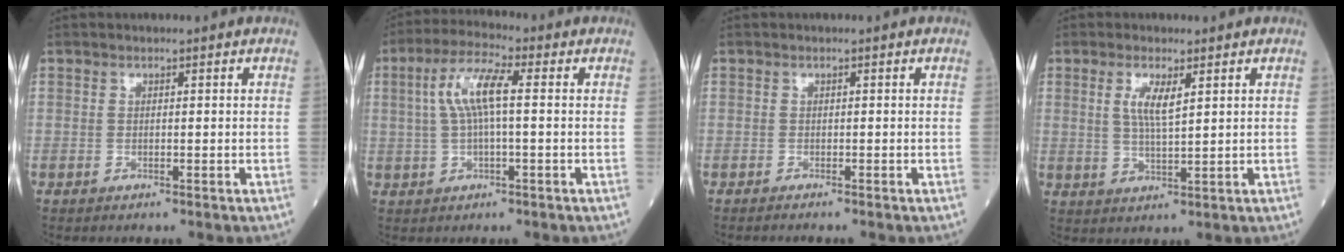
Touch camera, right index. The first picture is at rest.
{"total": 7.3, "force": [1.0, 1.3, 7.1], "torque": [-0.150, 0.021, 0.018]}
{"total": 1.2, "force": [-1.1, -0.2, 0.5], "torque": [-0.007, 0.000, -0.016]}
{"total": 4.2, "force": [1.6, 0.6, 3.9], "torque": [-0.078, -0.004, 0.030]}